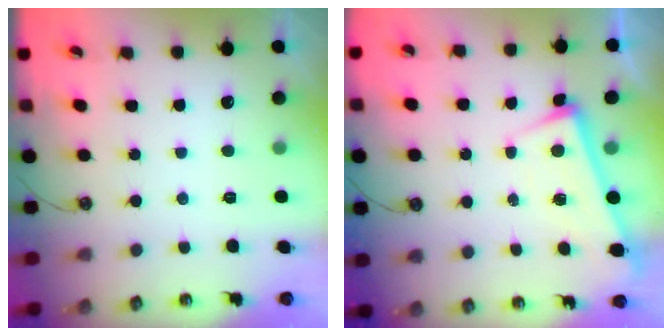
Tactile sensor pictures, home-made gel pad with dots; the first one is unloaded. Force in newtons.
{"total": 0.8, "press": 0.7, "slide": 0.5}